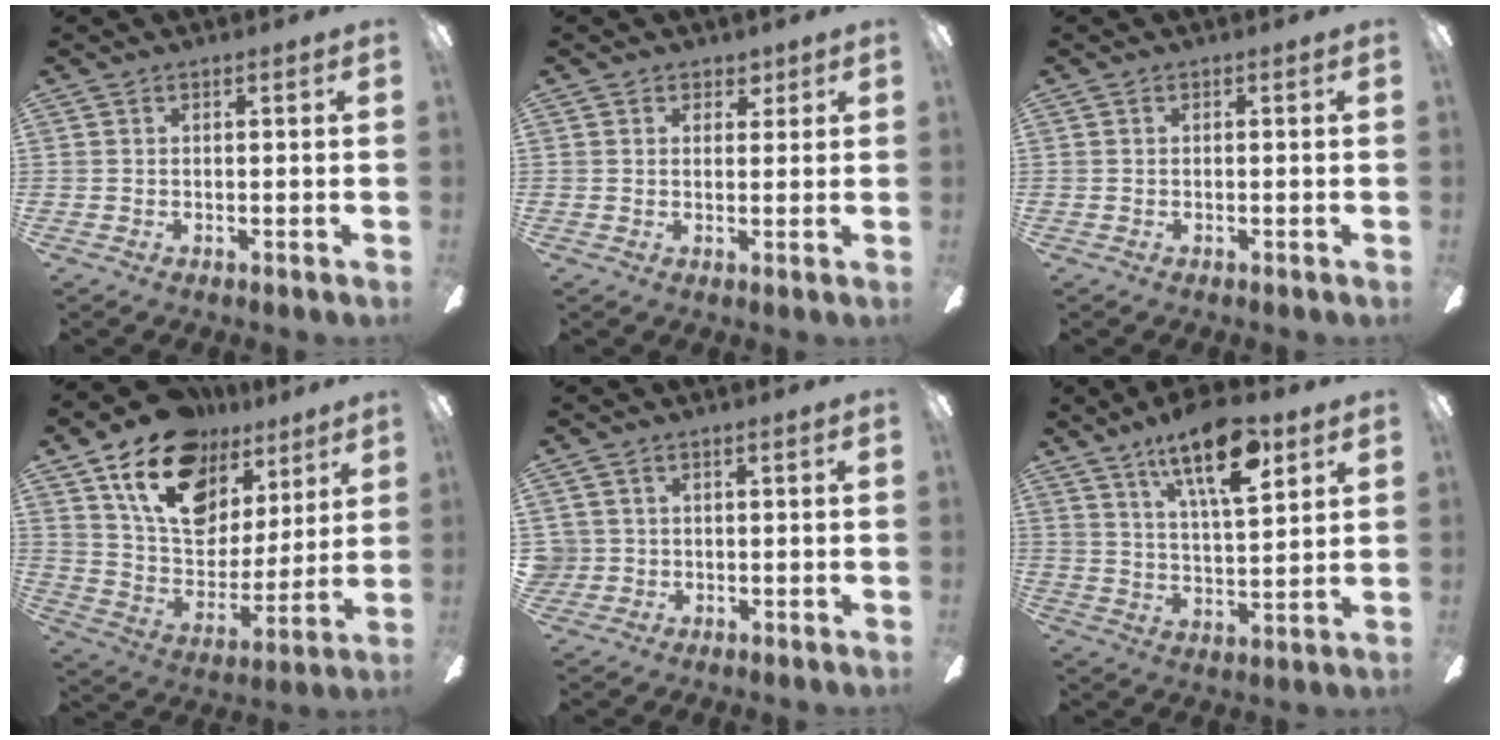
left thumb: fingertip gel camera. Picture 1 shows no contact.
{"total": 2.9, "force": [1.9, 2.1, 0.6], "torque": [0.007, -0.006, 0.031]}
{"total": 0.0}
{"total": 20.8, "force": [12.5, 12.9, 10.5], "torque": [-0.179, -0.060, 0.230]}
{"total": 2.5, "force": [0.5, 2.5, 0.3], "torque": [-0.012, 0.005, 0.010]}
{"total": 16.0, "force": [10.0, 5.5, 11.2], "torque": [-0.176, -0.044, 0.163]}